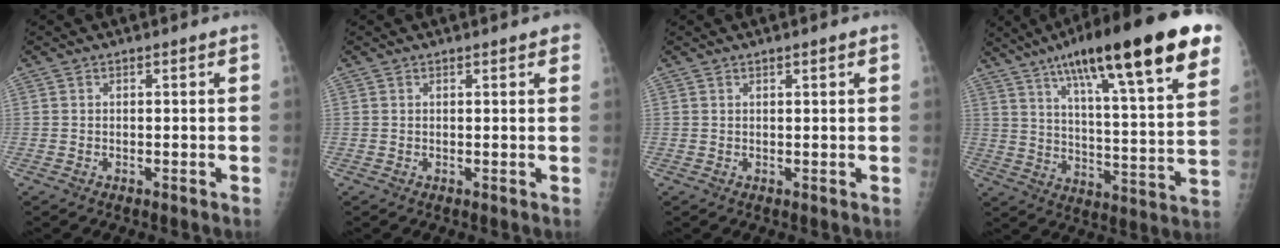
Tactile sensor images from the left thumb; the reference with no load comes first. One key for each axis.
{"total": 2.2, "fx": 1.4, "fy": 0.6, "fz": 1.6, "tx": -0.014, "ty": 0.000, "tz": 0.015}
{"total": 1.3, "fx": 0.8, "fy": 0.1, "fz": 1.1, "tx": -0.017, "ty": 0.000, "tz": 0.012}
{"total": 29.1, "fx": 17.0, "fy": 5.6, "fz": 22.9, "tx": -0.334, "ty": -0.031, "tz": 0.259}